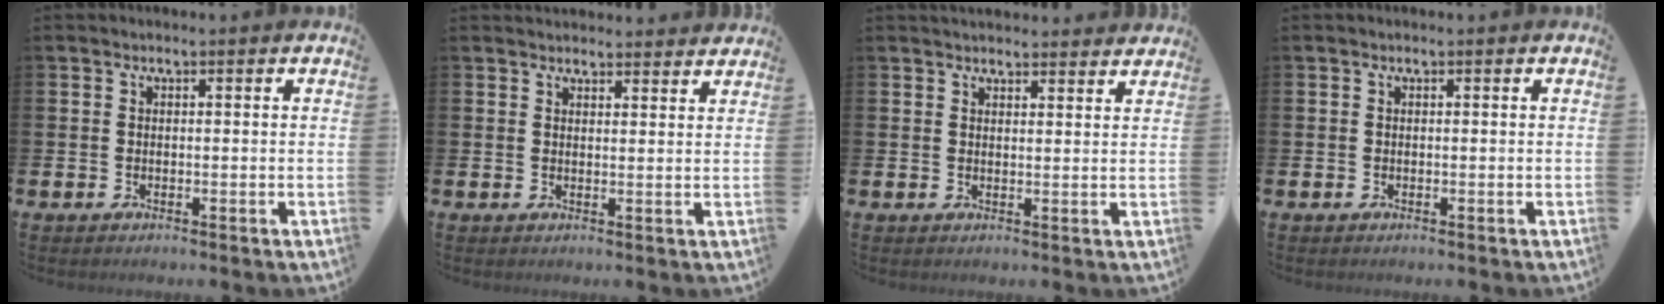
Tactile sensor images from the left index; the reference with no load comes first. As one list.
[{"total": 2.6, "force": [2.5, 0.6, 0.0], "torque": [0.006, -0.014, 0.045]}, {"total": 2.9, "force": [2.8, 0.6, 0.1], "torque": [0.004, -0.015, 0.050]}, {"total": 0.0}]